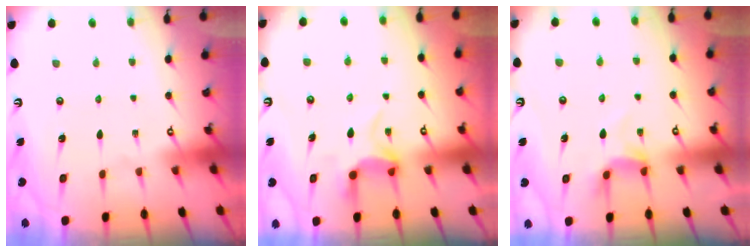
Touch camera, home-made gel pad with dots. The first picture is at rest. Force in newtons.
{"total": 6.5, "press": 6.4, "slide": 1.0}
{"total": 4.0, "press": 4.0, "slide": 0.4}